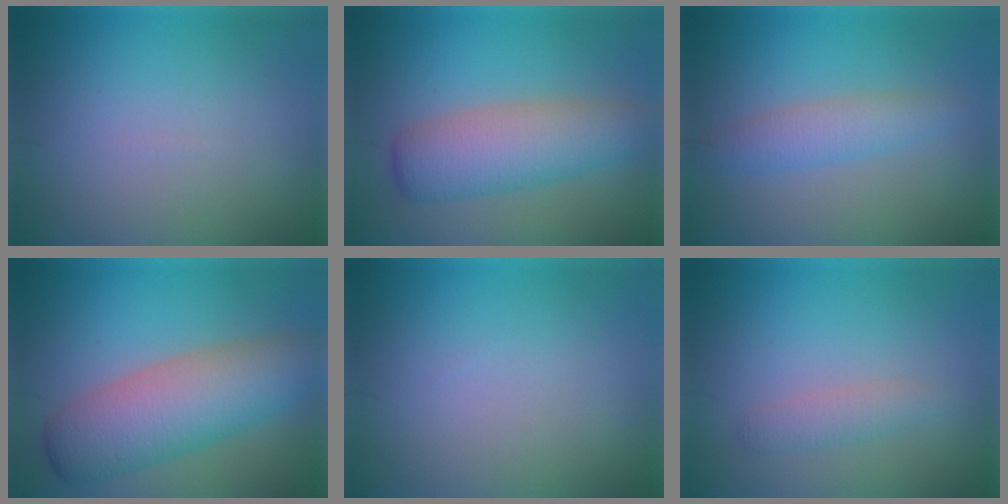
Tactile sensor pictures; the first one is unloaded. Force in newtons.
{"total": 5.7, "press": 5.7, "slide": 0.1}
{"total": 2.7, "press": 2.7, "slide": 0.0}
{"total": 7.6, "press": 7.6, "slide": 0.2}
{"total": 0.0}
{"total": 1.6, "press": 1.6, "slide": 0.0}